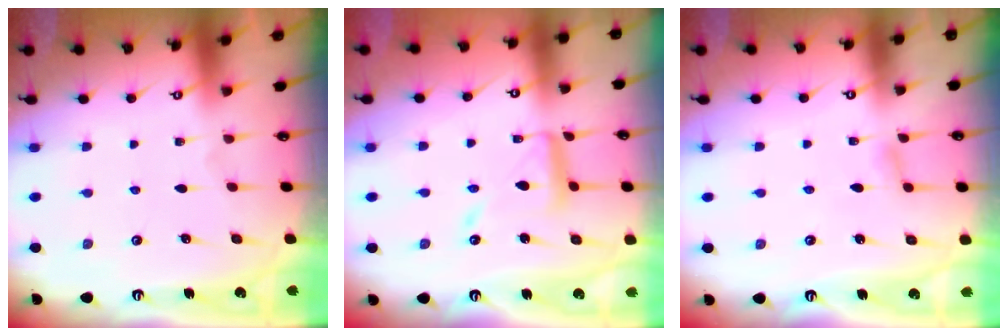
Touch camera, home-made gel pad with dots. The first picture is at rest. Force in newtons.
{"total": 12.0, "press": 12.0, "slide": 0.9}
{"total": 3.7, "press": 3.6, "slide": 0.5}